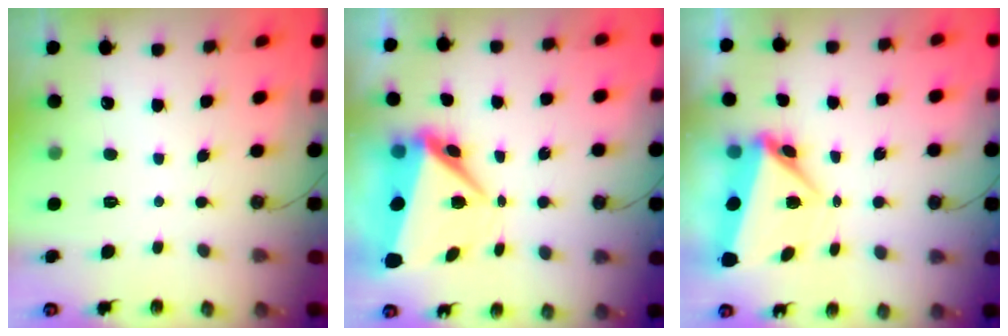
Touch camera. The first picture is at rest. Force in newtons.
{"total": 10.0, "press": 9.9, "slide": 0.8}
{"total": 6.2, "press": 5.9, "slide": 1.9}